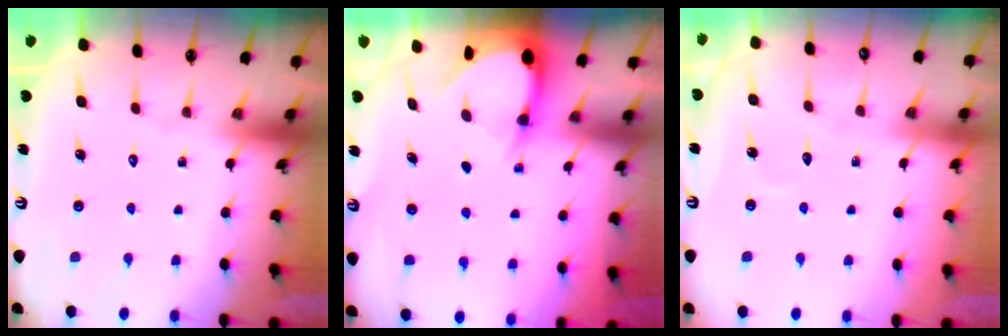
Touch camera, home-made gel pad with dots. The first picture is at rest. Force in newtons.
{"total": 3.1, "press": 3.1, "slide": 0.2}
{"total": 2.5, "press": 2.5, "slide": 0.3}